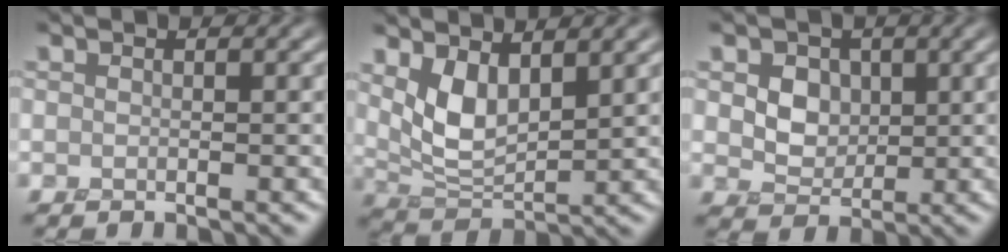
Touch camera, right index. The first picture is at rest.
{"total": 4.0, "force": [2.2, 1.7, 2.9], "torque": [-0.069, -0.011, 0.051]}
{"total": 4.1, "force": [1.4, 3.2, 2.2], "torque": [-0.053, -0.005, 0.030]}